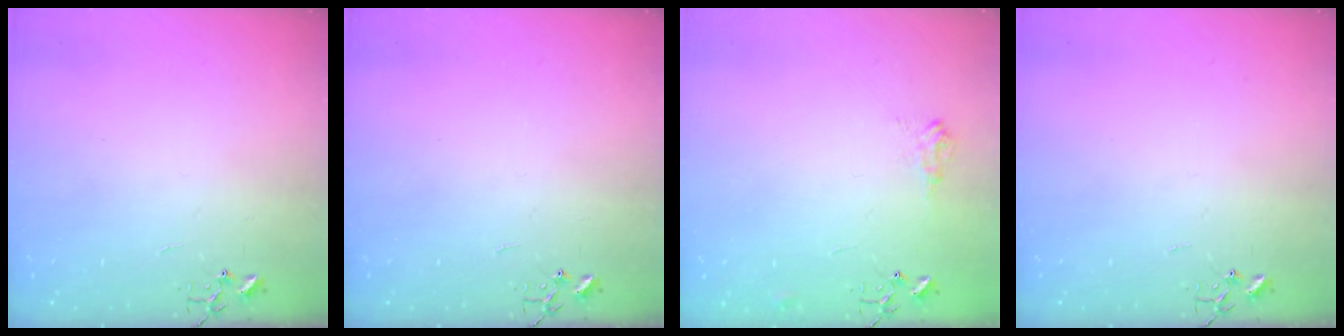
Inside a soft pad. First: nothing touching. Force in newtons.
{"total": 0.0}
{"total": 7.3, "press": 7.3, "slide": 1.0}
{"total": 0.0}